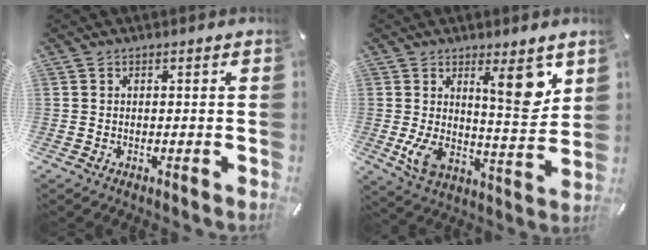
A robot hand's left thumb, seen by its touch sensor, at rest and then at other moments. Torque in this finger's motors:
{"motor_torque": [2.22, 2.12, 1.69, -0.80, 0.49]}